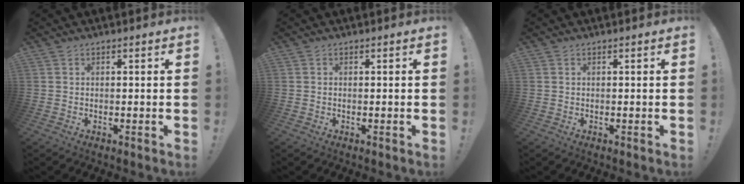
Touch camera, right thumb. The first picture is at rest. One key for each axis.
{"total": 0.0}
{"total": 0.0}